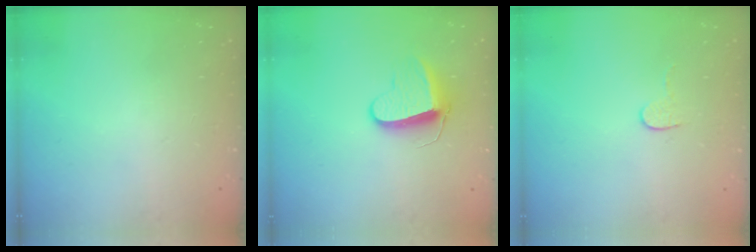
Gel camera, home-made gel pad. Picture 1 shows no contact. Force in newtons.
{"total": 10.3, "press": 10.2, "slide": 0.9}
{"total": 4.0, "press": 4.0, "slide": 0.4}